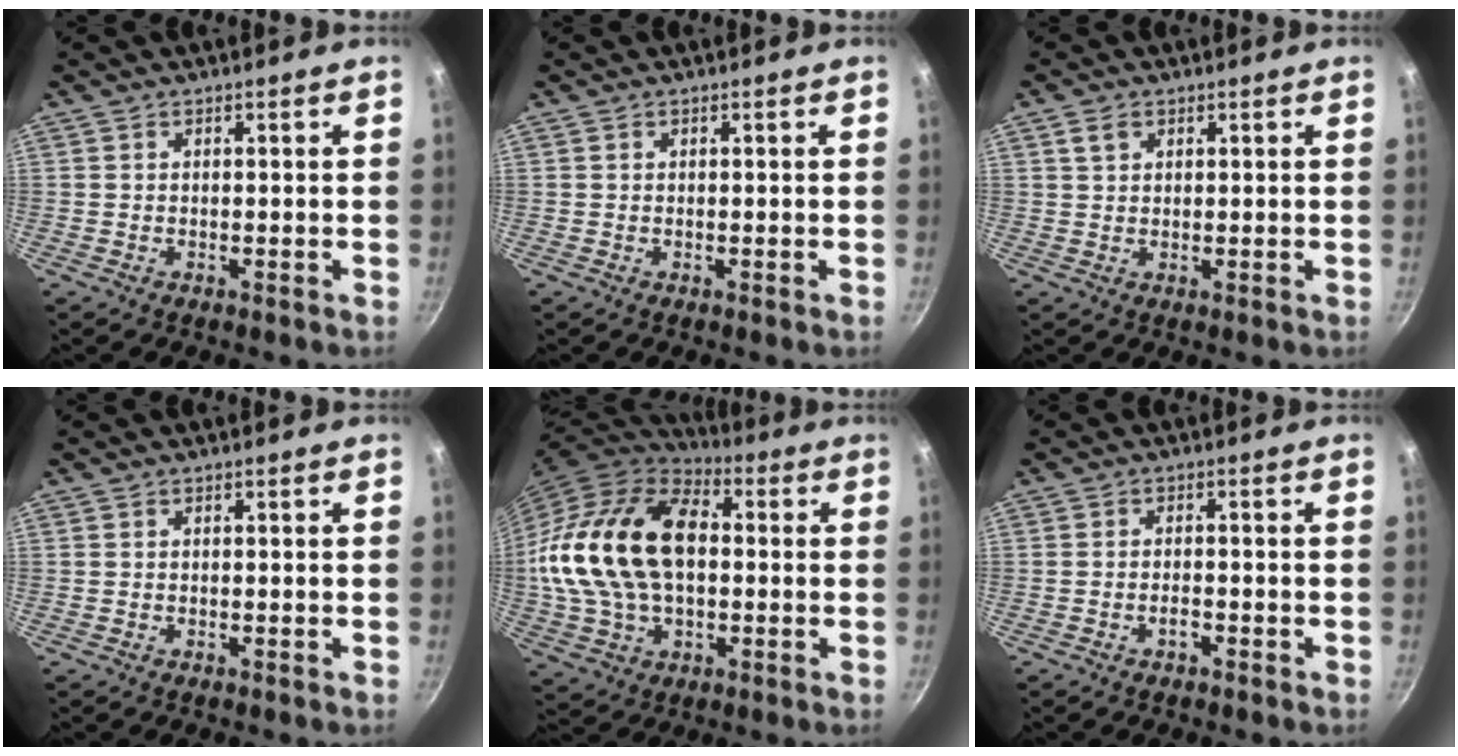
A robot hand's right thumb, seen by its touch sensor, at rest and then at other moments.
{"total": 0.0}
{"total": 2.5, "force": [1.2, 1.8, 1.2], "torque": [-0.014, 0.001, 0.024]}
{"total": 0.0}
{"total": 25.1, "force": [1.2, 16.3, 19.0], "torque": [-0.355, 0.034, 0.018]}
{"total": 1.9, "force": [-1.1, 0.8, 1.2], "torque": [-0.019, 0.013, -0.021]}